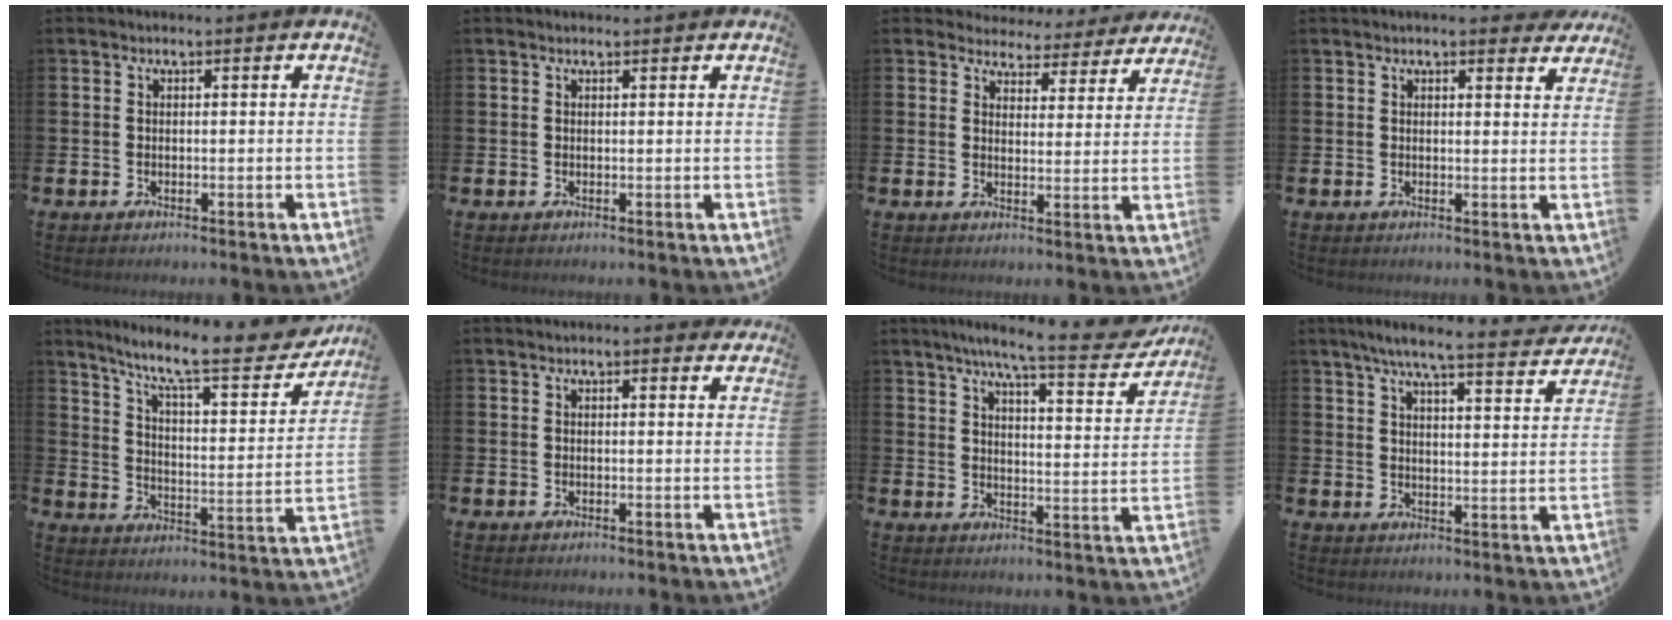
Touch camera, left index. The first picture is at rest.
{"total": 0.6, "force": [0.6, 0.1, 0.0], "torque": [0.007, -0.002, 0.009]}
{"total": 4.1, "force": [3.8, 1.6, 0.0], "torque": [-0.014, -0.035, 0.062]}
{"total": 3.0, "force": [2.9, 0.4, 0.5], "torque": [-0.004, -0.015, 0.050]}
{"total": 11.3, "force": [9.2, 2.0, 6.2], "torque": [-0.132, -0.059, 0.147]}
{"total": 1.3, "force": [1.3, 0.1, 0.3], "torque": [-0.004, 0.001, 0.023]}
{"total": 8.3, "force": [7.2, 0.6, 4.2], "torque": [-0.084, -0.047, 0.116]}
{"total": 6.9, "force": [6.2, 0.4, 2.9], "torque": [-0.067, -0.037, 0.104]}